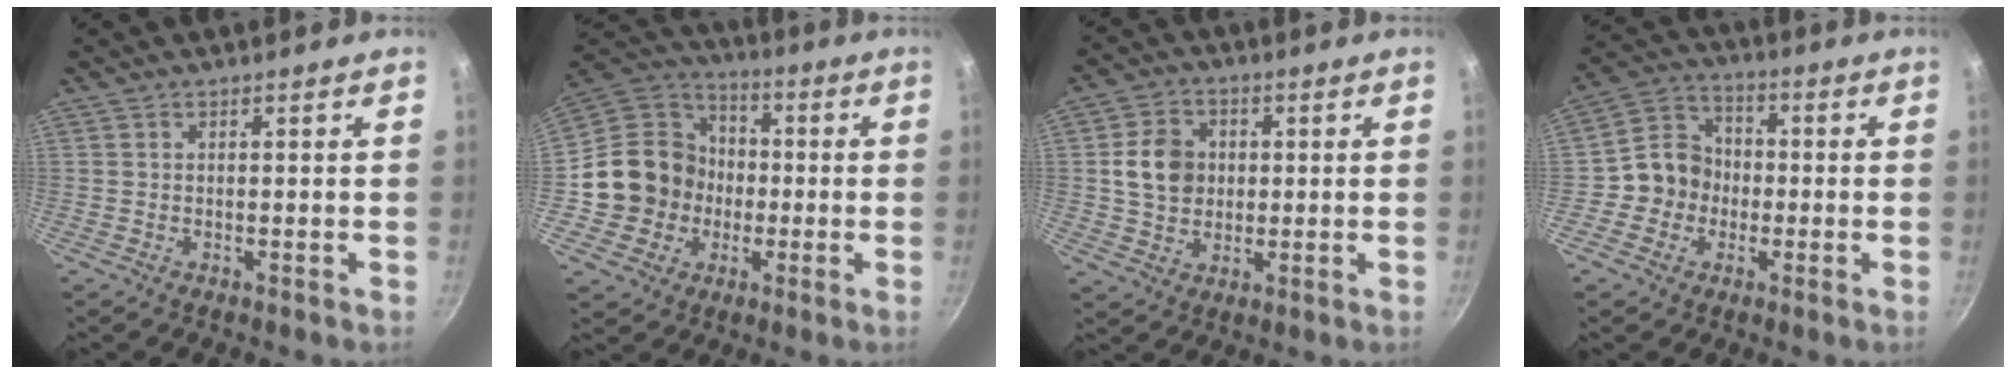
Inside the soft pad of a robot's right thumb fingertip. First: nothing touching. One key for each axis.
{"total": 15.4, "fx": -2.2, "fy": 14.3, "fz": 5.1, "tx": -0.052, "ty": 0.040, "tz": -0.043}
{"total": 8.9, "fx": 1.0, "fy": 7.4, "fz": 4.8, "tx": -0.061, "ty": 0.009, "tz": 0.013}
{"total": 9.0, "fx": -2.0, "fy": 8.2, "fz": 3.1, "tx": -0.010, "ty": 0.030, "tz": -0.055}